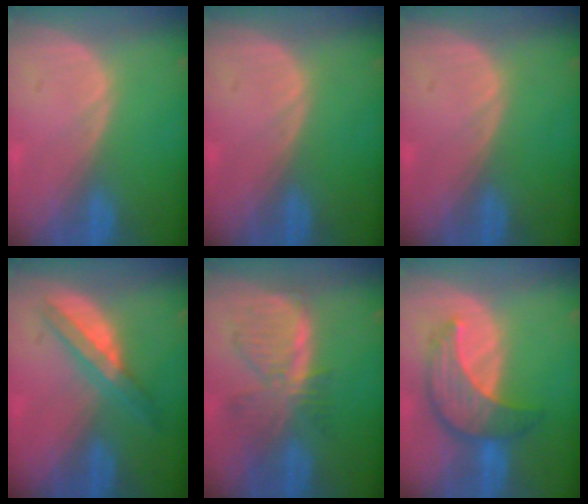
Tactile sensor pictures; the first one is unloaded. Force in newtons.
{"total": 0.0}
{"total": 0.0}
{"total": 5.5, "press": 5.2, "slide": 1.8}
{"total": 7.7, "press": 6.9, "slide": 3.3}
{"total": 7.8, "press": 7.5, "slide": 2.3}